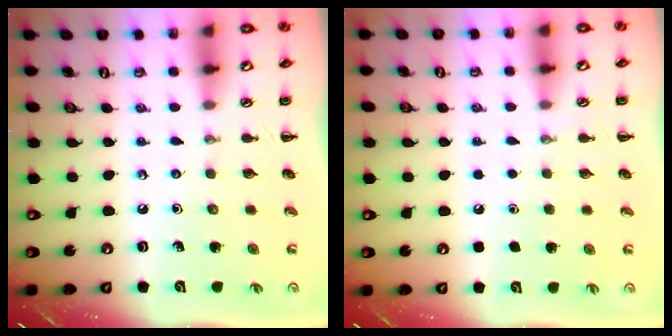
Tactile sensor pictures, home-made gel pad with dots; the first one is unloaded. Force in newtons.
{"total": 1.6, "press": 1.6, "slide": 0.1}